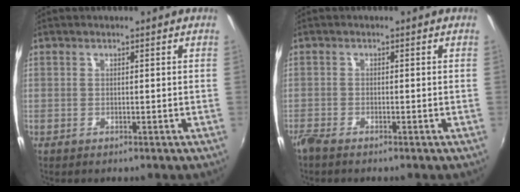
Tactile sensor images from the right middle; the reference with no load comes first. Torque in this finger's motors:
{"motor_torque": [1.07, -1.07, 0.28, 0.21]}